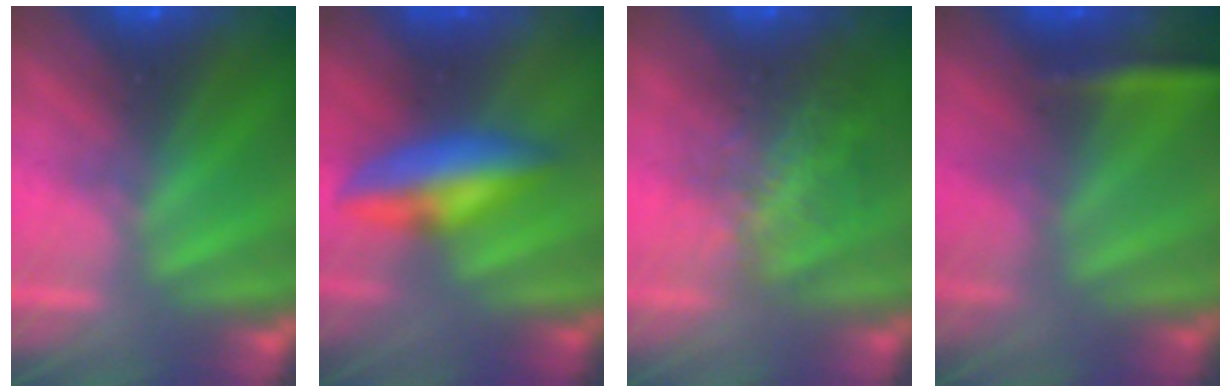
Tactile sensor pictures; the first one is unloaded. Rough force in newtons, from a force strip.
{"total": 8.6}
{"total": 2.8}
{"total": 3.0}